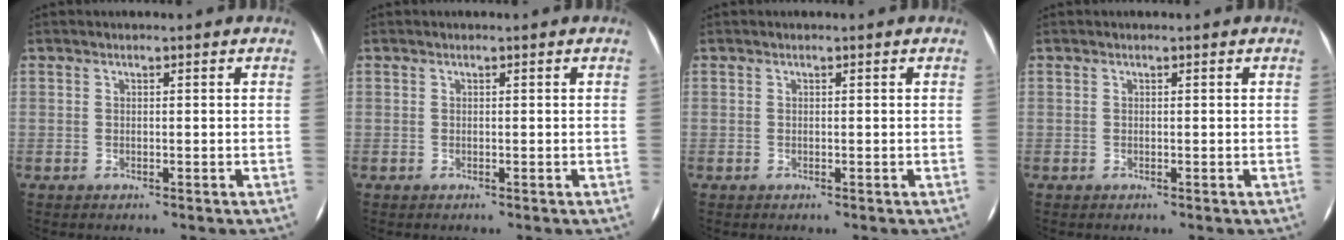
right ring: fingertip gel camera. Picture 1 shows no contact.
{"total": 0.0}
{"total": 0.0}
{"total": 0.0}